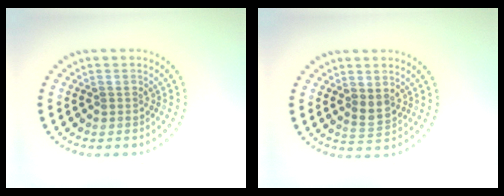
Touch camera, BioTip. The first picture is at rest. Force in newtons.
{"total": 1.5, "press": 1.5, "slide": 0.5}